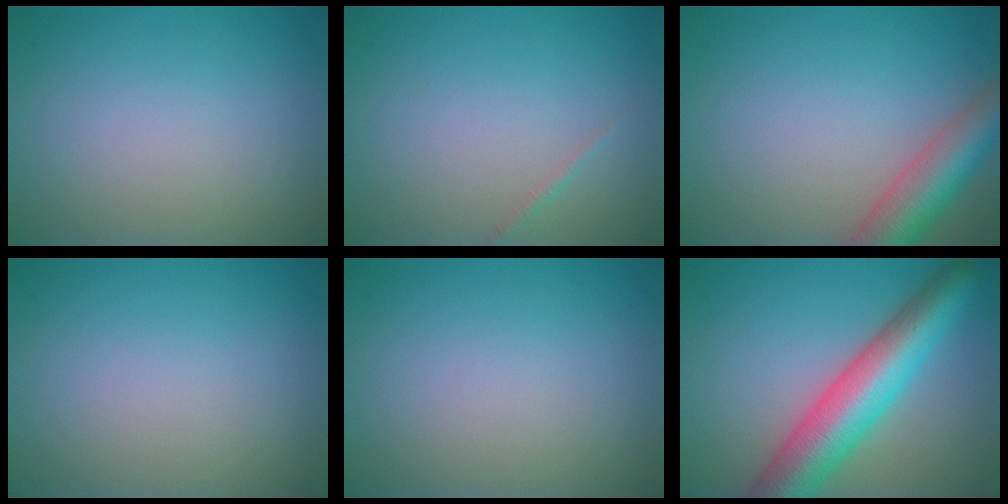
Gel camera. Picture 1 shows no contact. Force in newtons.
{"total": 0.6, "press": 0.6, "slide": 0.0}
{"total": 5.9, "press": 5.8, "slide": 0.3}
{"total": 0.0}
{"total": 0.0}
{"total": 8.7, "press": 8.7, "slide": 0.4}